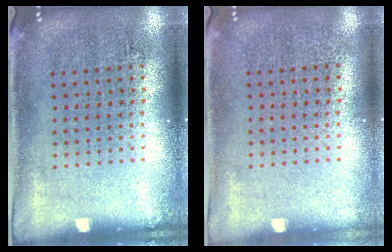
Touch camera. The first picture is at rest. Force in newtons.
{"total": 0.0}